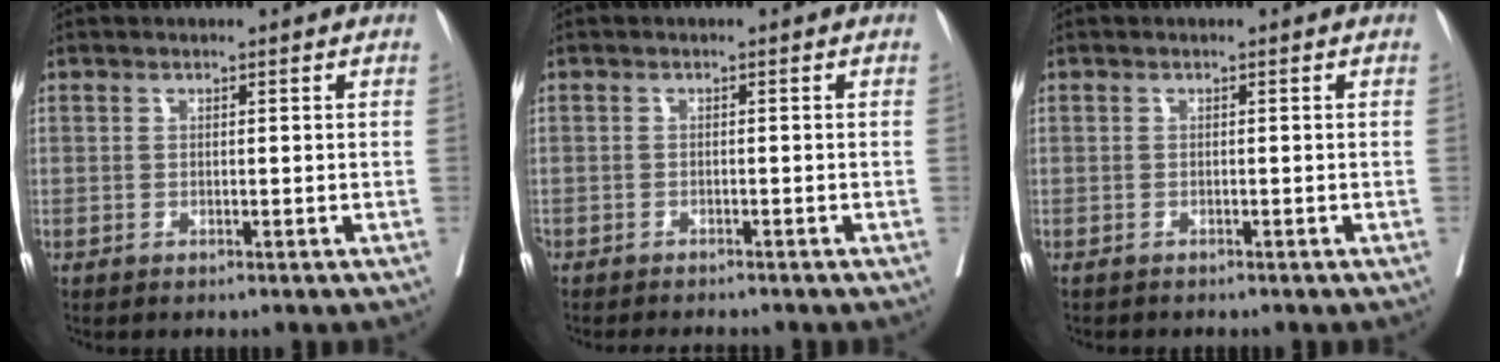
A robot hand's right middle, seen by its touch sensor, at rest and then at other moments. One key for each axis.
{"total": 4.0, "fx": -3.7, "fy": 0.6, "fz": 1.4, "tx": -0.013, "ty": -0.006, "tz": -0.052}
{"total": 1.0, "fx": -0.9, "fy": 0.3, "fz": 0.2, "tx": -0.009, "ty": -0.001, "tz": -0.014}